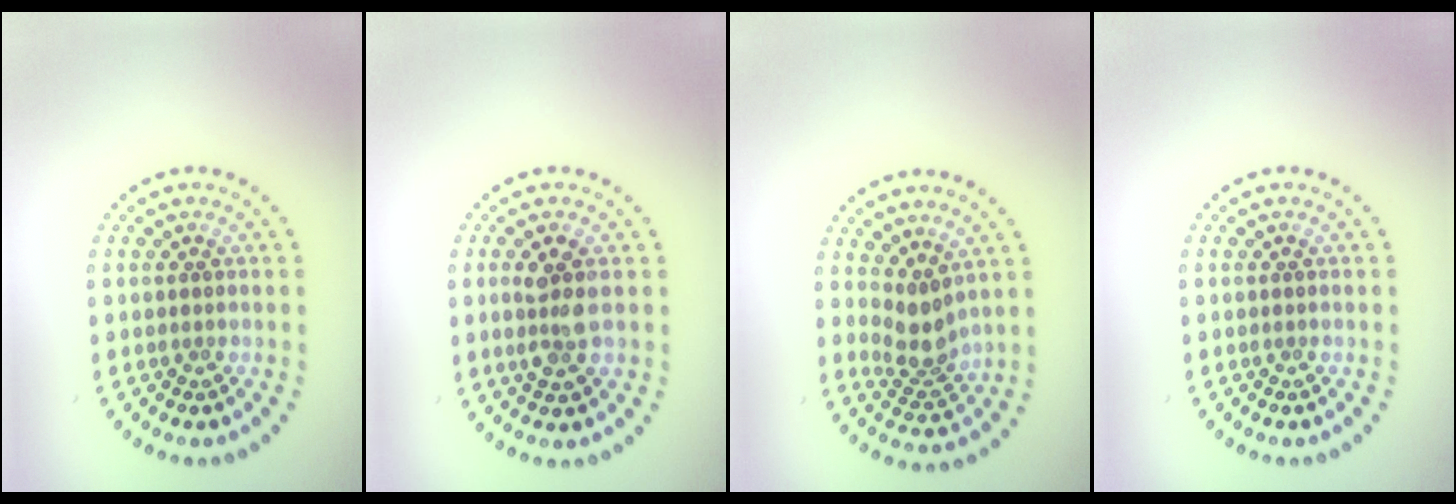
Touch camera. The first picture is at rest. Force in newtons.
{"total": 2.8, "press": 2.7, "slide": 0.6}
{"total": 2.9, "press": 2.2, "slide": 1.8}
{"total": 0.0}